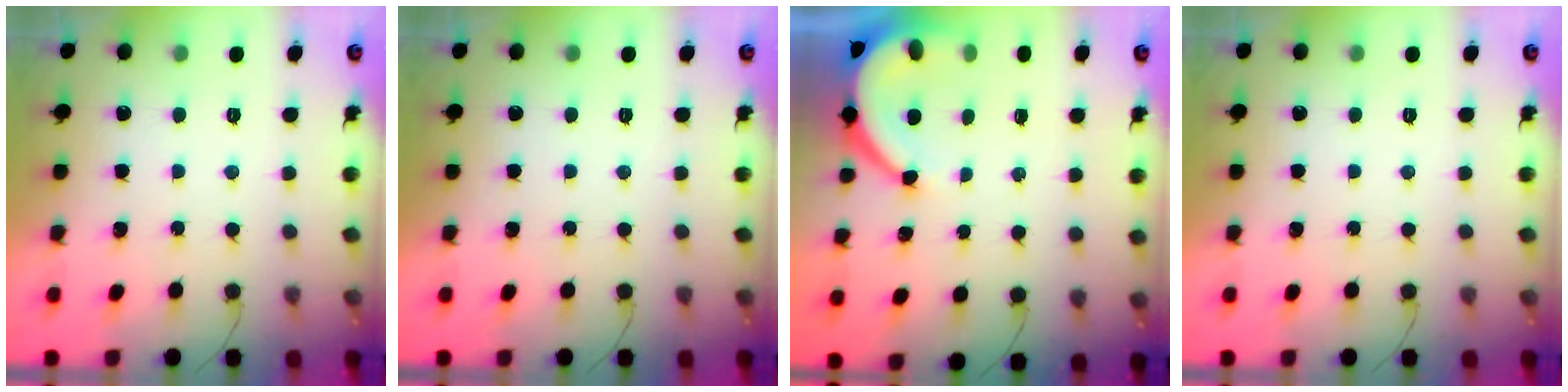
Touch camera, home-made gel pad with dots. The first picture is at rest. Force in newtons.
{"total": 0.0}
{"total": 8.9, "press": 8.9, "slide": 0.9}
{"total": 0.0}